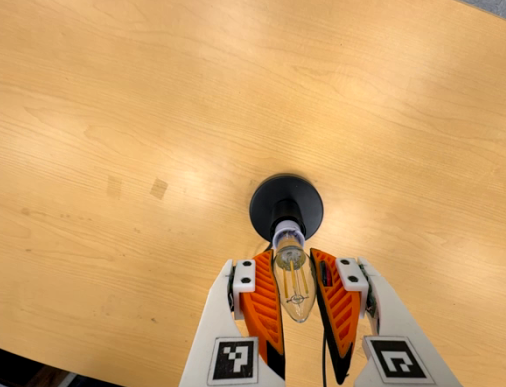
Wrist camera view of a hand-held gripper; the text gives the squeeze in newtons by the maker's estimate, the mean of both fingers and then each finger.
{"total": 19.7, "left": 21.6, "right": 17.9}